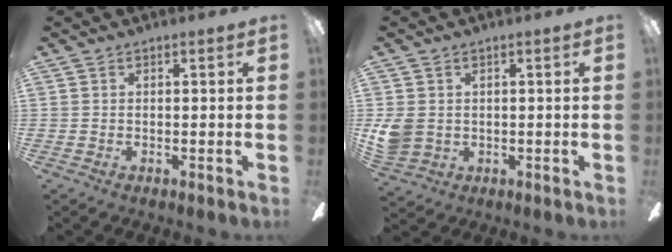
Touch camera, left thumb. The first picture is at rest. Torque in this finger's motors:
{"motor_torque": [-0.05, 0.37, 0.14, -0.23, 0.03]}